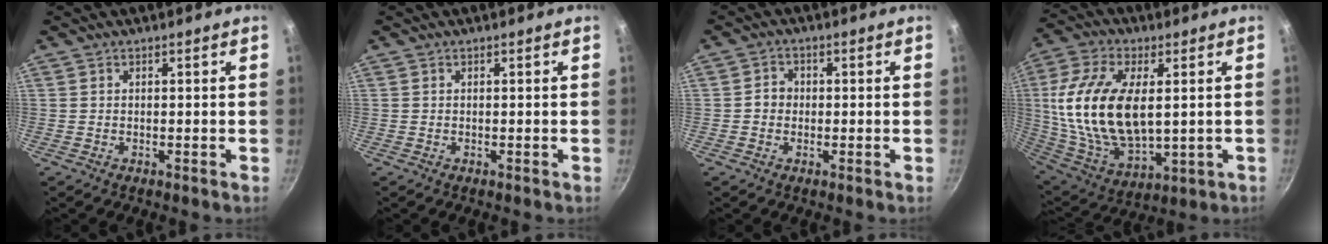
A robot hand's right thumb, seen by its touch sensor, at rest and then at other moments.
{"total": 0.0}
{"total": 2.8, "force": [-0.3, 2.5, 1.2], "torque": [-0.005, 0.009, -0.009]}
{"total": 22.7, "force": [2.6, 12.2, 19.0], "torque": [-0.374, -0.008, 0.064]}